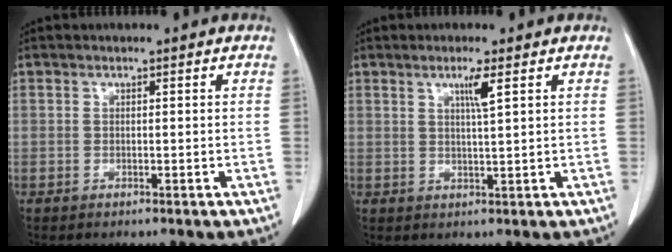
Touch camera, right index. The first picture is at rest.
{"total": 2.8, "force": [1.3, -0.4, 2.5], "torque": [-0.046, -0.005, 0.024]}